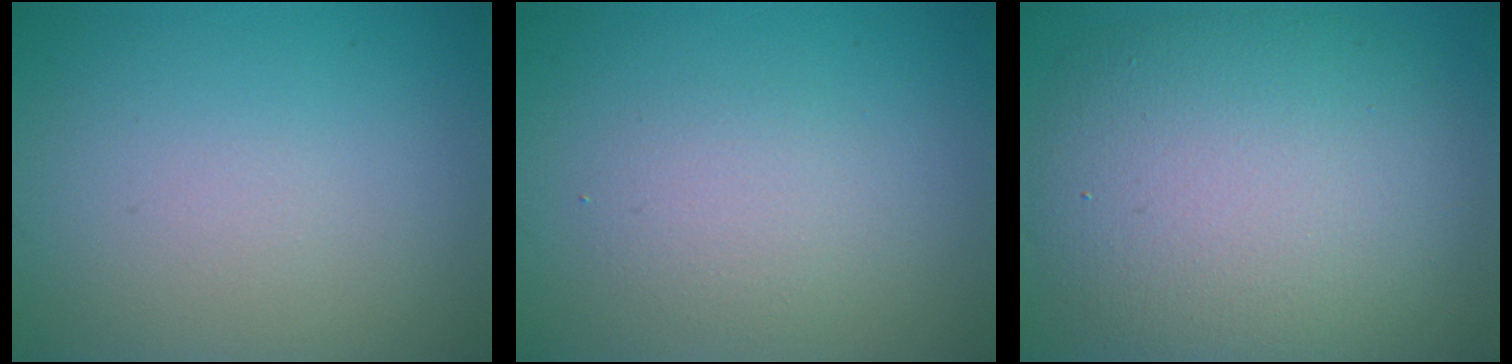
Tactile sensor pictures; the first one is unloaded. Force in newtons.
{"total": 1.9, "press": 1.9, "slide": 0.0}
{"total": 10.7, "press": 10.7, "slide": 1.1}